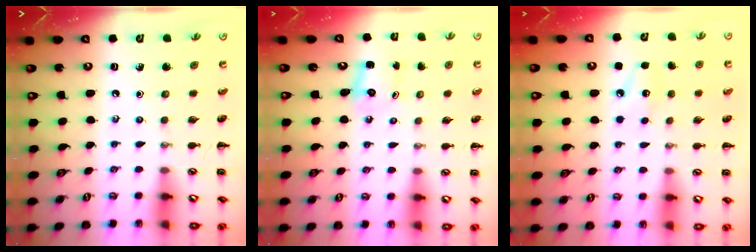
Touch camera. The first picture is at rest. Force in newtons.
{"total": 2.5, "press": 2.4, "slide": 0.8}
{"total": 8.6, "press": 8.5, "slide": 1.6}